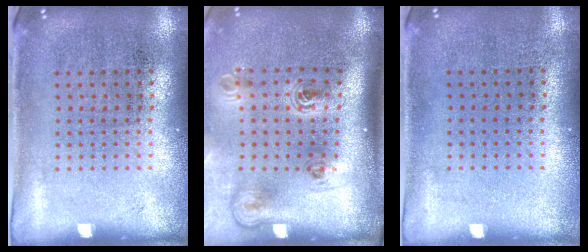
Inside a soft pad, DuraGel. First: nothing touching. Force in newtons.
{"total": 2.3, "press": 1.4, "slide": 1.8}
{"total": 0.0}